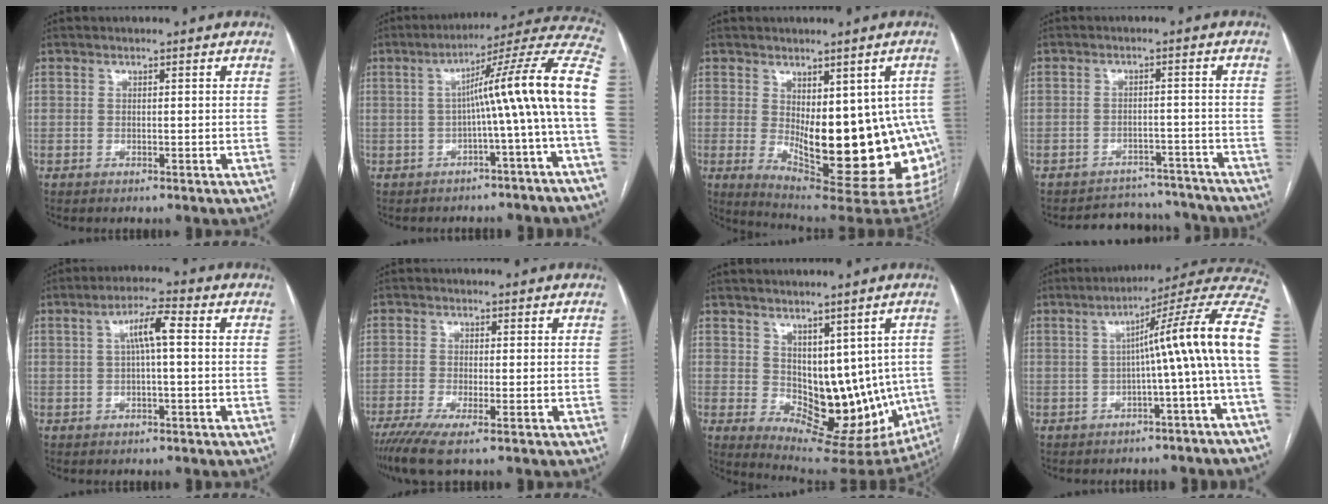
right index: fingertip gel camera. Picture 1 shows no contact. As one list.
[{"total": 15.1, "force": [-1.3, -1.8, 14.9], "torque": [-0.191, 0.038, -0.031]}, {"total": 20.3, "force": [-2.8, 7.5, 18.6], "torque": [-0.172, -0.004, -0.012]}, {"total": 10.0, "force": [-9.5, 3.2, -0.5], "torque": [0.021, 0.029, -0.114]}, {"total": 5.2, "force": [0.8, 0.7, 5.1], "torque": [-0.093, 0.016, 0.013]}, {"total": 5.9, "force": [-3.7, 0.4, 4.6], "torque": [-0.082, -0.016, -0.068]}, {"total": 13.6, "force": [0.5, 8.5, 10.7], "torque": [-0.126, -0.003, 0.032]}, {"total": 14.9, "force": [-0.7, -1.4, 14.8], "torque": [-0.186, 0.039, -0.022]}]